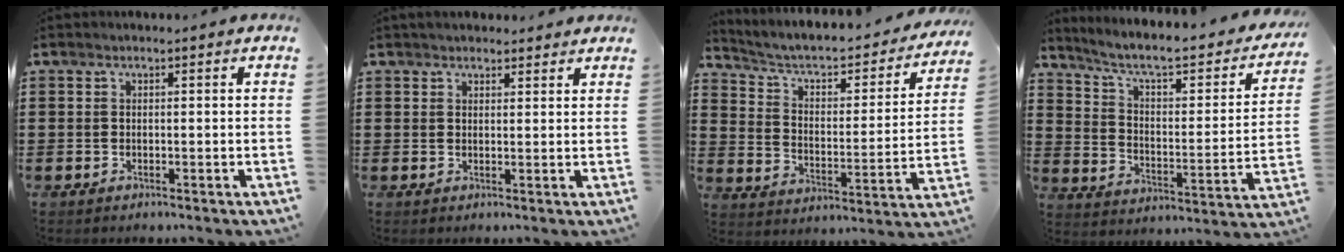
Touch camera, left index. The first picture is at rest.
{"total": 2.0, "force": [1.9, 0.7, 0.2], "torque": [-0.009, 0.004, 0.036]}
{"total": 4.4, "force": [3.3, 2.0, 2.3], "torque": [-0.064, -0.023, 0.046]}
{"total": 6.1, "force": [4.6, 1.3, 3.8], "torque": [-0.096, -0.038, 0.071]}